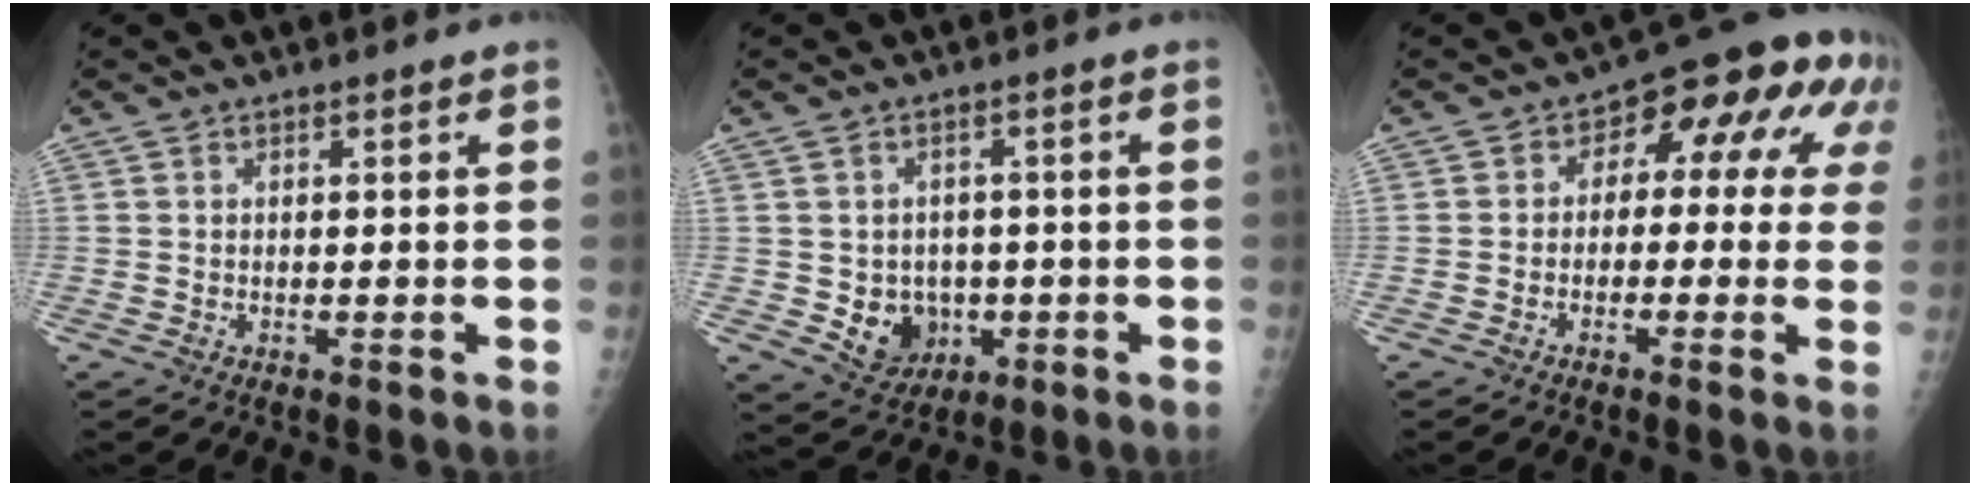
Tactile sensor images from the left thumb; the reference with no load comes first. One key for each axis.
{"total": 7.8, "fx": -1.4, "fy": 6.7, "fz": 3.7, "tx": -0.022, "ty": 0.006, "tz": -0.006}
{"total": 12.4, "fx": 2.1, "fy": 7.5, "fz": 9.7, "tx": -0.063, "ty": 0.042, "tz": 0.010}